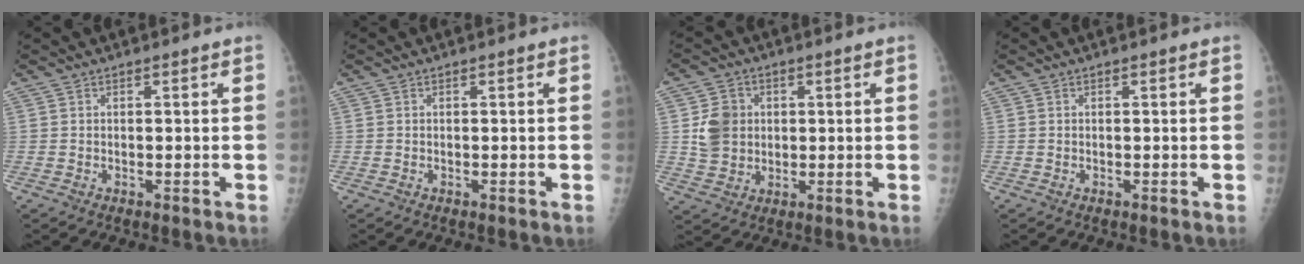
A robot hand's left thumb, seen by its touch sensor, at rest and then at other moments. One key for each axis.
{"total": 0.0}
{"total": 7.3, "fx": 0.9, "fy": 6.5, "fz": 3.2, "tx": -0.036, "ty": -0.001, "tz": 0.017}
{"total": 0.0}